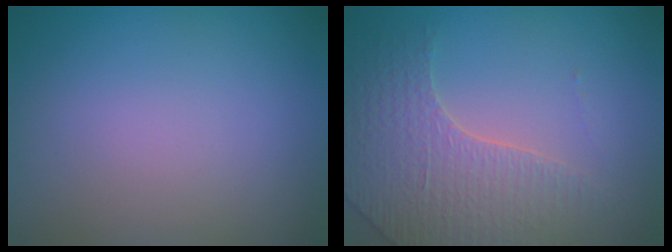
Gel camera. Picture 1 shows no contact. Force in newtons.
{"total": 3.8, "press": 3.6, "slide": 1.0}